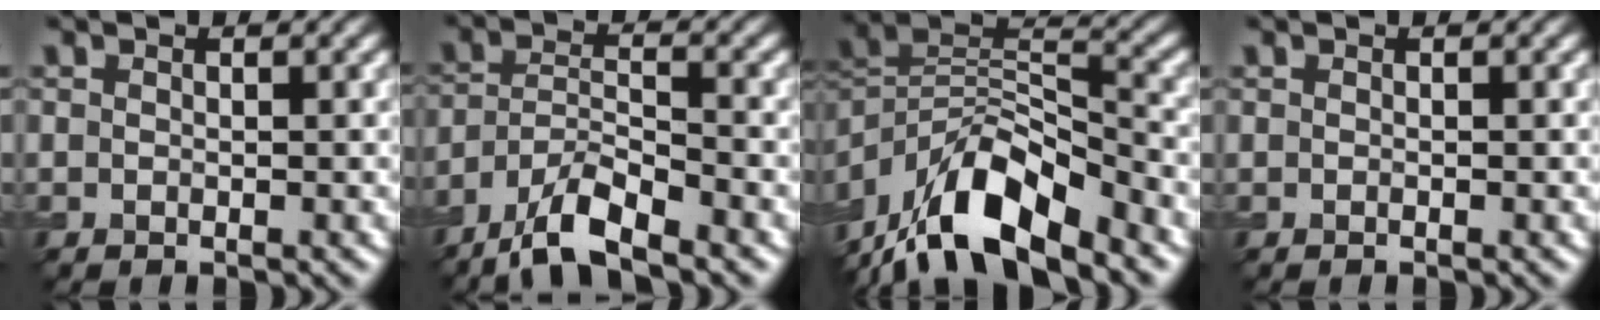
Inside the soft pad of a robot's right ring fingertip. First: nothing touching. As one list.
[{"total": 6.2, "force": [-4.8, 1.4, 3.7], "torque": [-0.065, 0.001, -0.094]}, {"total": 11.9, "force": [-8.4, 4.3, 7.3], "torque": [-0.137, 0.019, -0.160]}, {"total": 0.0}]